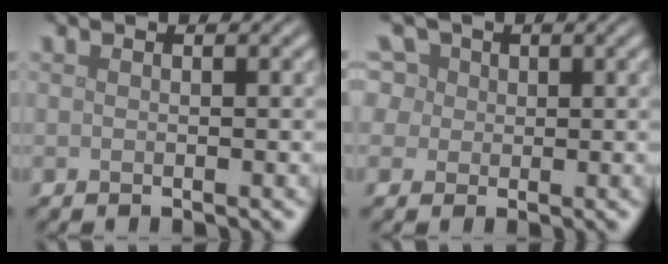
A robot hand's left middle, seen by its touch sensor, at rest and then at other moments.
{"total": 8.1, "force": [3.9, 6.0, 3.7], "torque": [-0.067, 0.035, 0.034]}